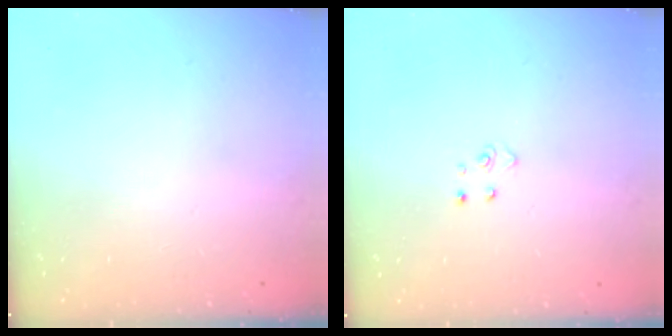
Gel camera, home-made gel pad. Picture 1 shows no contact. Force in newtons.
{"total": 2.6, "press": 2.6, "slide": 0.3}